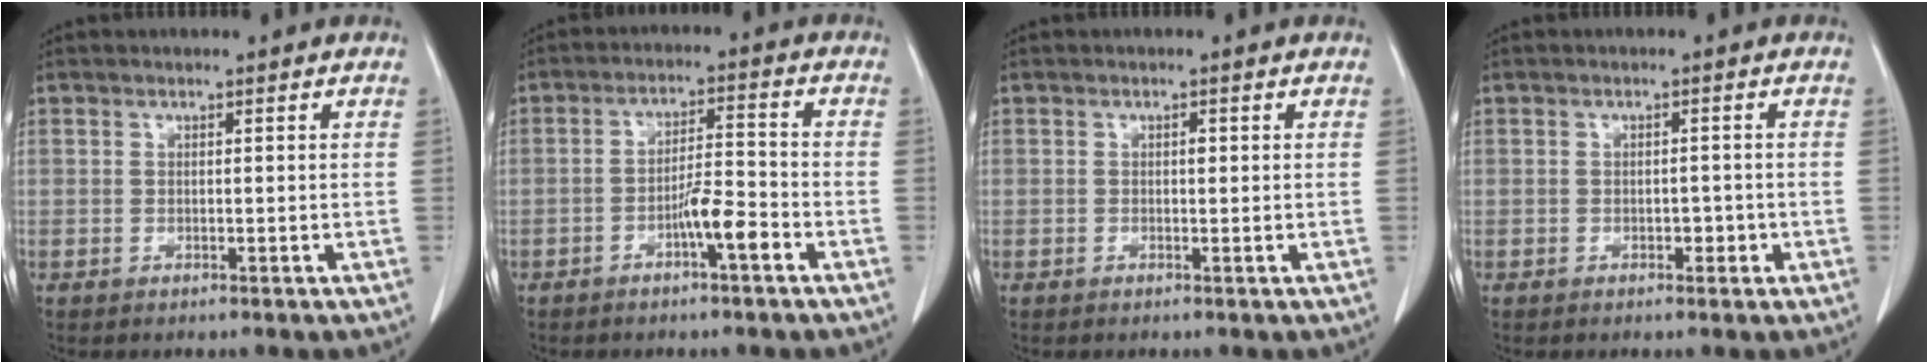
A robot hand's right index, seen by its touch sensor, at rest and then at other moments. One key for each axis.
{"total": 5.7, "fx": -2.9, "fy": 0.6, "fz": 5.0, "tx": -0.086, "ty": 0.006, "tz": -0.050}
{"total": 0.7, "fx": 0.1, "fy": 0.3, "fz": 0.6, "tx": -0.010, "ty": 0.001, "tz": 0.001}
{"total": 1.5, "fx": -0.5, "fy": 1.0, "fz": 1.1, "tx": -0.014, "ty": 0.002, "tz": -0.004}